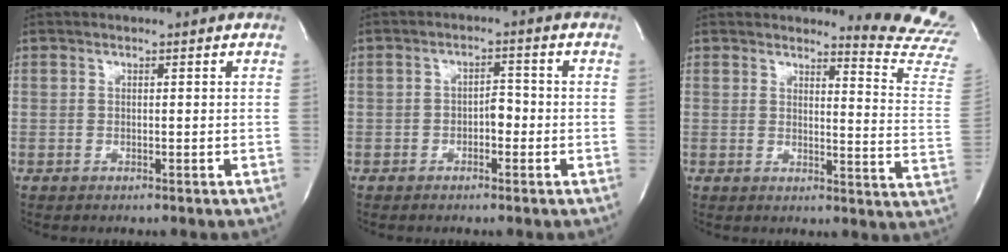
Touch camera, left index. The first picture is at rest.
{"total": 2.7, "force": [-1.0, 1.4, 2.2], "torque": [-0.028, 0.007, -0.018]}
{"total": 11.9, "force": [11.7, -1.6, 0.2], "torque": [0.006, -0.162, 0.103]}